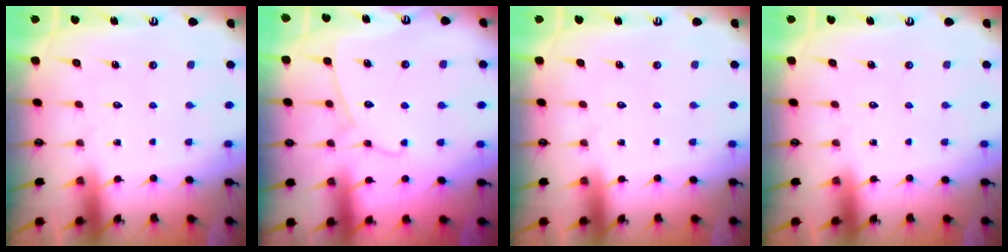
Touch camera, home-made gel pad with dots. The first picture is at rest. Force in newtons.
{"total": 4.8, "press": 4.8, "slide": 0.4}
{"total": 0.0}
{"total": 0.0}